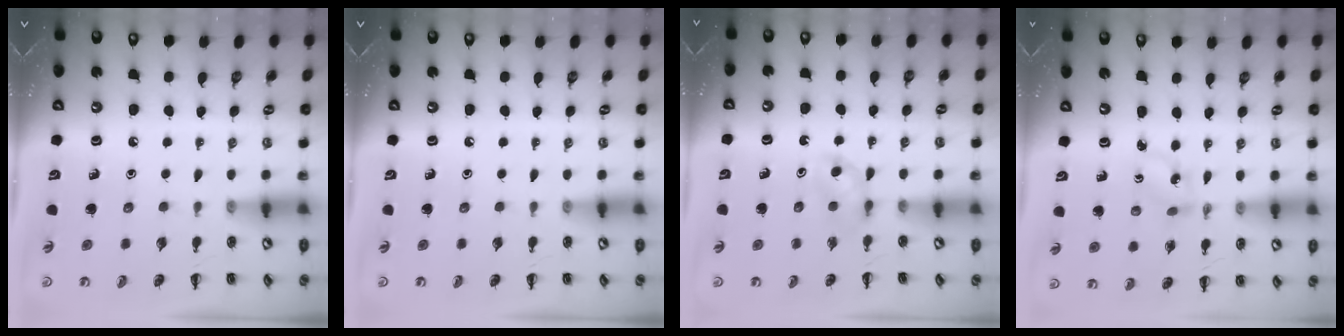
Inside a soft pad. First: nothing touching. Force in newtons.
{"total": 0.0}
{"total": 3.5, "press": 3.2, "slide": 1.5}
{"total": 1.9, "press": 1.8, "slide": 0.7}